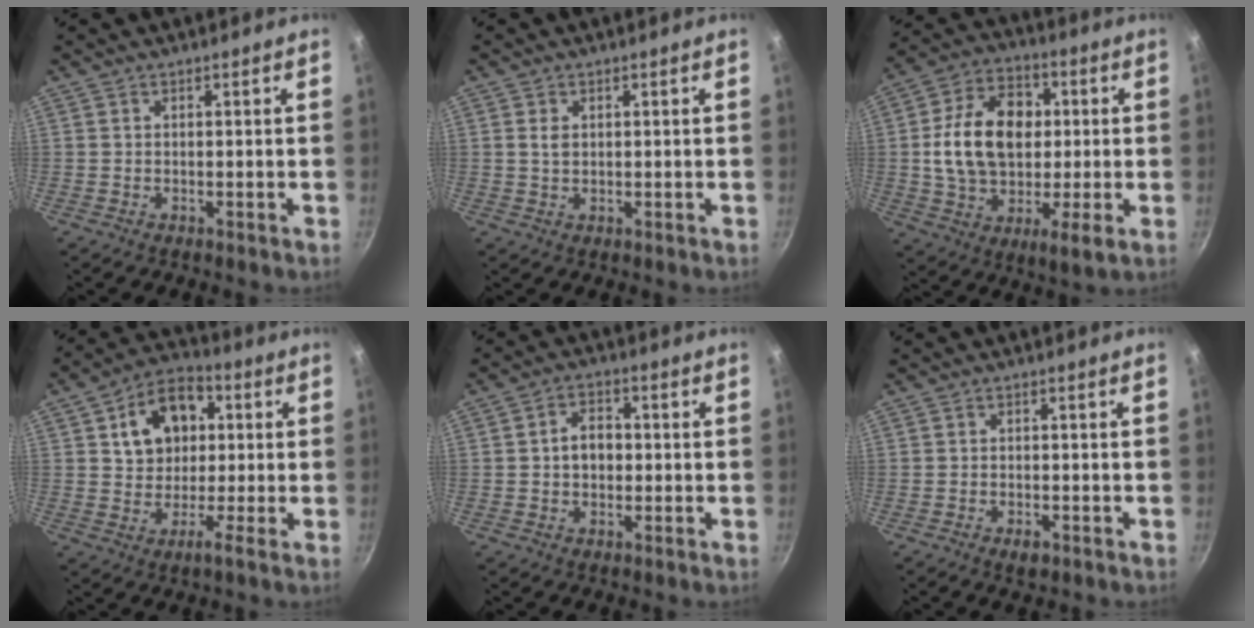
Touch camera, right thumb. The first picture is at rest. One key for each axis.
{"total": 2.1, "fx": 0.5, "fy": 1.5, "fz": 1.4, "tx": -0.024, "ty": -0.003, "tz": 0.009}
{"total": 19.6, "fx": 1.9, "fy": 12.8, "fz": 14.7, "tx": -0.226, "ty": 0.010, "tz": 0.018}
{"total": 11.7, "fx": 2.7, "fy": 8.5, "fz": 7.5, "tx": -0.091, "ty": 0.022, "tz": 0.025}
{"total": 5.6, "fx": -0.1, "fy": 4.2, "fz": 3.7, "tx": -0.034, "ty": 0.014, "tz": -0.007}
{"total": 2.4, "fx": -1.3, "fy": 1.2, "fz": 1.6, "tx": -0.030, "ty": 0.007, "tz": -0.021}